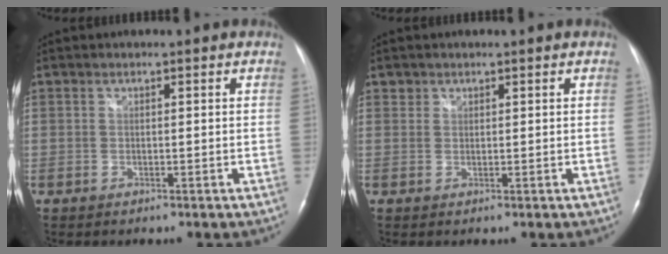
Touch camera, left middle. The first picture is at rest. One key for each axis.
{"total": 0.9, "fx": 0.6, "fy": 0.7, "fz": -0.1, "tx": 0.007, "ty": 0.003, "tz": 0.008}